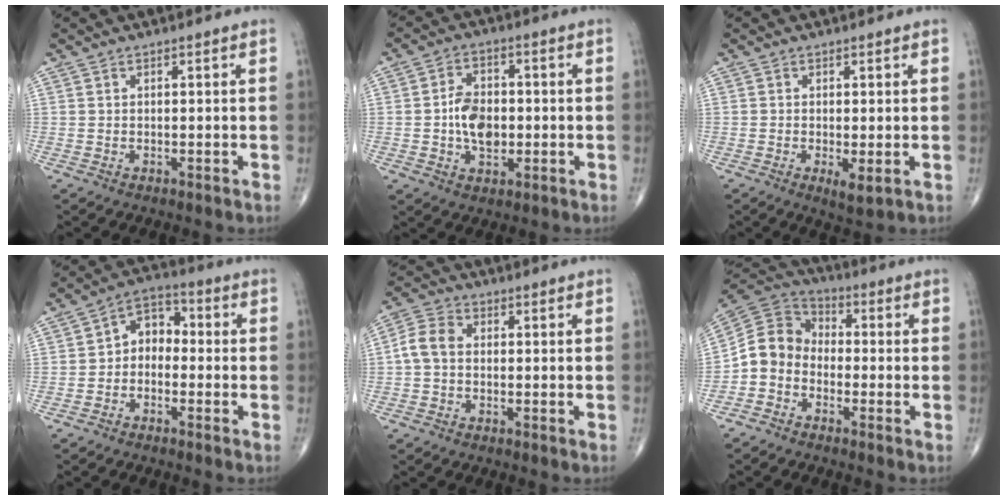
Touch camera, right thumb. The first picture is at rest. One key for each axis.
{"total": 8.0, "fx": -0.7, "fy": 5.3, "fz": 5.9, "tx": -0.087, "ty": 0.008, "tz": -0.015}
{"total": 3.0, "fx": -0.6, "fy": 0.9, "fz": 2.8, "tx": -0.051, "ty": -0.012, "tz": -0.010}
{"total": 6.4, "fx": -1.0, "fy": 4.7, "fz": 4.1, "tx": -0.040, "ty": 0.032, "tz": -0.037}
{"total": 5.3, "fx": -0.2, "fy": 3.9, "fz": 3.6, "tx": -0.069, "ty": 0.016, "tz": -0.015}
{"total": 8.2, "fx": -2.9, "fy": 6.7, "fz": 3.6, "tx": -0.057, "ty": 0.051, "tz": -0.073}